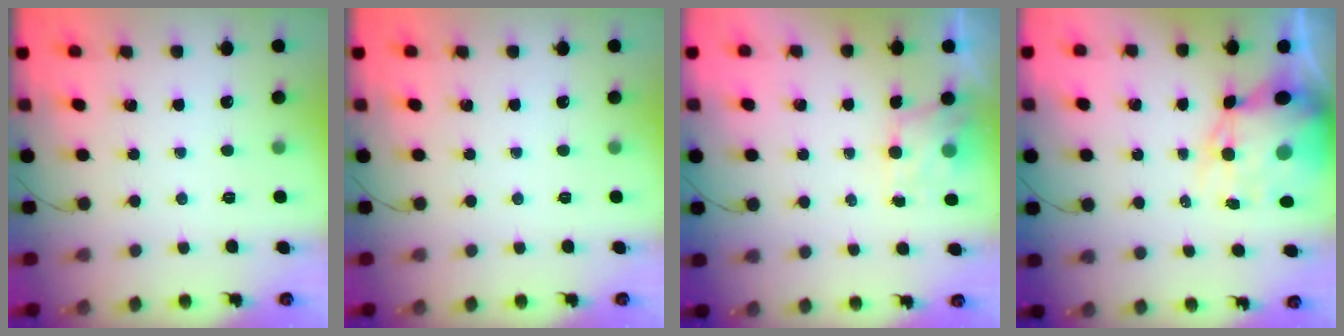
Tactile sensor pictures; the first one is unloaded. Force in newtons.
{"total": 0.0}
{"total": 4.4, "press": 4.3, "slide": 1.0}
{"total": 11.3, "press": 11.0, "slide": 2.9}